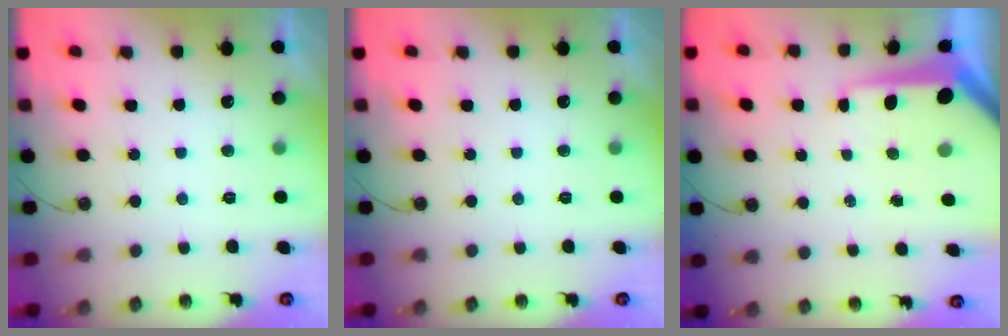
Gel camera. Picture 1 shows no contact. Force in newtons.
{"total": 0.0}
{"total": 10.1, "press": 10.0, "slide": 1.0}